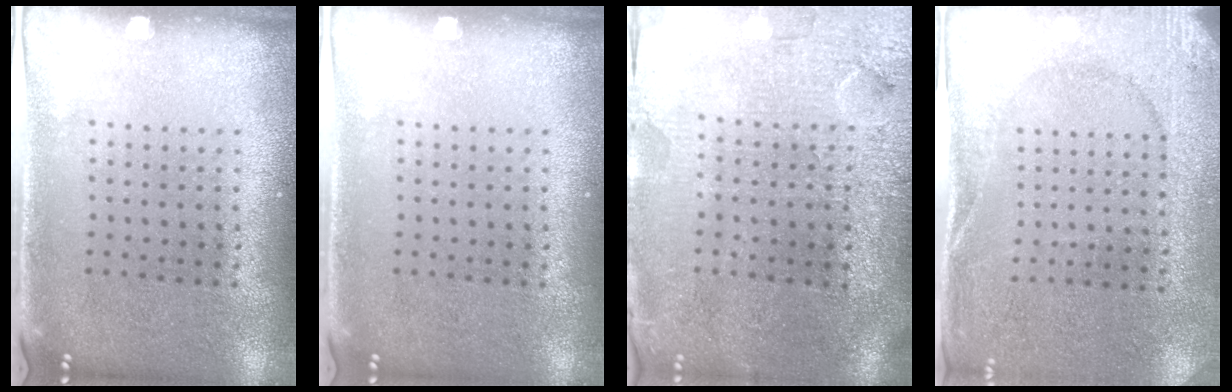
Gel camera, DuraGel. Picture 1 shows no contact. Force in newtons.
{"total": 0.0}
{"total": 3.8, "press": 3.4, "slide": 1.6}
{"total": 2.6, "press": 2.6, "slide": 0.4}